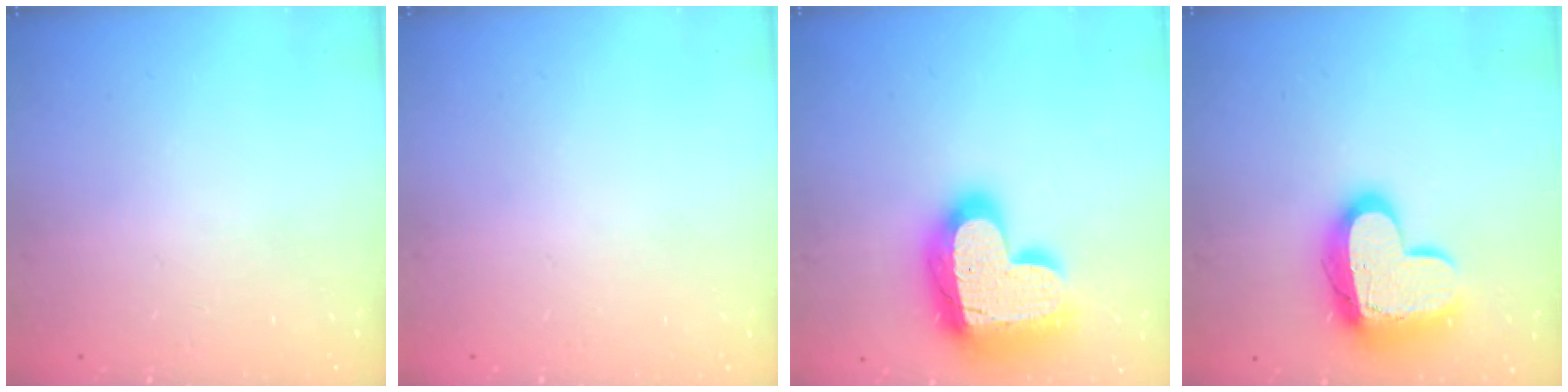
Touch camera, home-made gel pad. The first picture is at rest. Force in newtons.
{"total": 0.0}
{"total": 26.7, "press": 26.6, "slide": 1.8}
{"total": 15.7, "press": 15.7, "slide": 1.2}